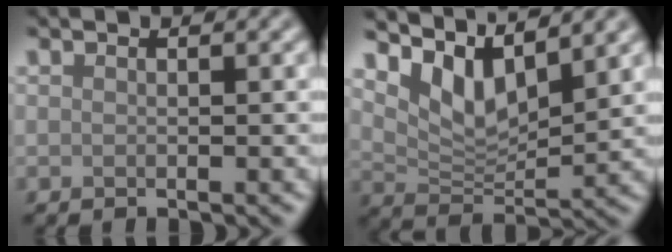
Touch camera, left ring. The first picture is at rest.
{"total": 5.2, "force": [3.9, 1.6, 3.0], "torque": [-0.070, -0.010, 0.074]}